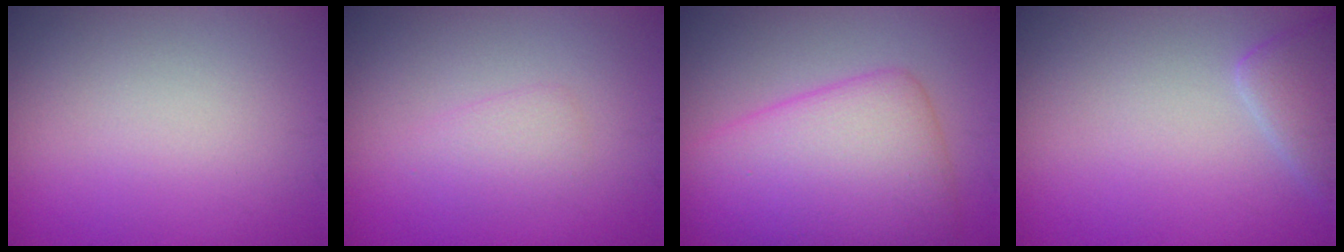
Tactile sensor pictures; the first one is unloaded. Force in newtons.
{"total": 1.4, "press": 1.4, "slide": 0.1}
{"total": 8.0, "press": 8.0, "slide": 0.1}
{"total": 2.8, "press": 2.8, "slide": 0.2}